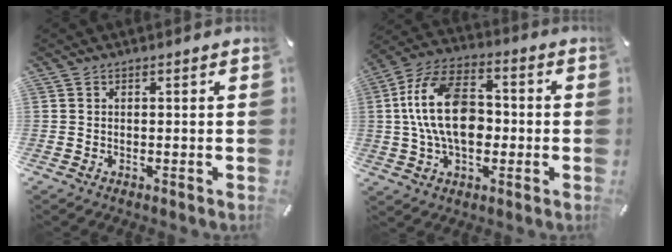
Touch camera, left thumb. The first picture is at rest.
{"total": 16.4, "force": [0.0, 10.7, 12.5], "torque": [-0.265, 0.010, -0.002]}